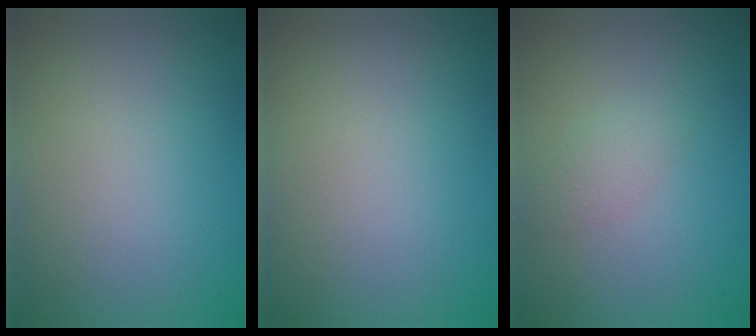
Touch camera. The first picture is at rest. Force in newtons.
{"total": 0.0}
{"total": 1.4, "press": 1.4, "slide": 0.1}